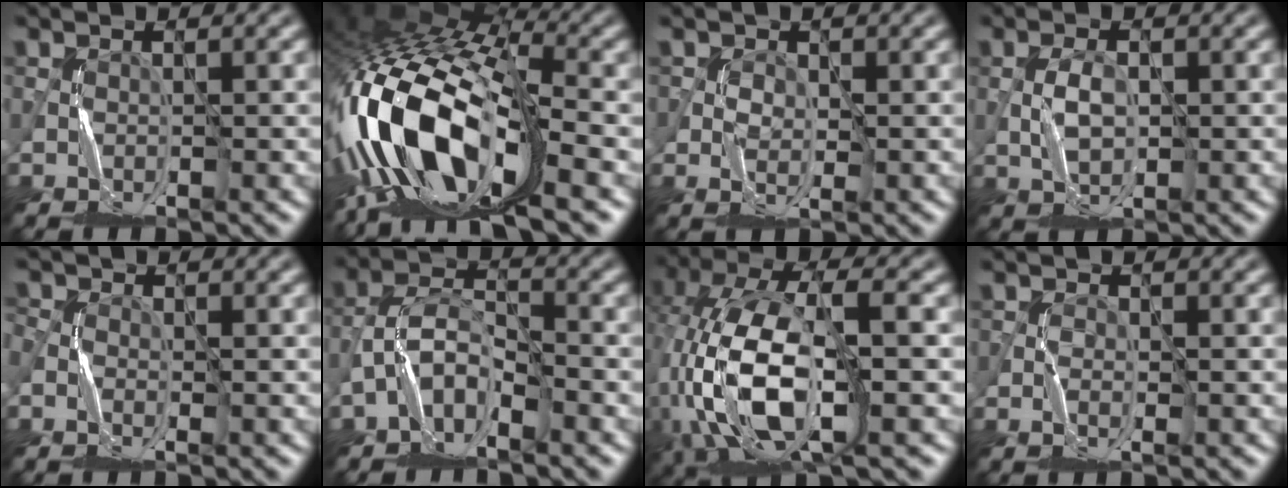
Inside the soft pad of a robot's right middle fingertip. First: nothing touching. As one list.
[{"total": 16.4, "force": [-5.3, 7.8, 13.4], "torque": [-0.296, 0.002, -0.104]}, {"total": 1.6, "force": [0.1, 1.2, 1.1], "torque": [-0.017, -0.002, 0.002]}, {"total": 1.8, "force": [0.2, 1.0, 1.5], "torque": [-0.034, 0.001, 0.005]}, {"total": 1.7, "force": [-0.5, 1.1, 1.2], "torque": [-0.032, -0.003, -0.009]}, {"total": 3.9, "force": [-2.4, 1.8, 2.6], "torque": [-0.052, 0.007, -0.055]}, {"total": 11.8, "force": [-2.4, 5.3, 10.3], "torque": [-0.225, 0.010, -0.052]}, {"total": 0.9, "force": [-0.1, 0.5, 0.7], "torque": [-0.011, 0.001, -0.003]}]